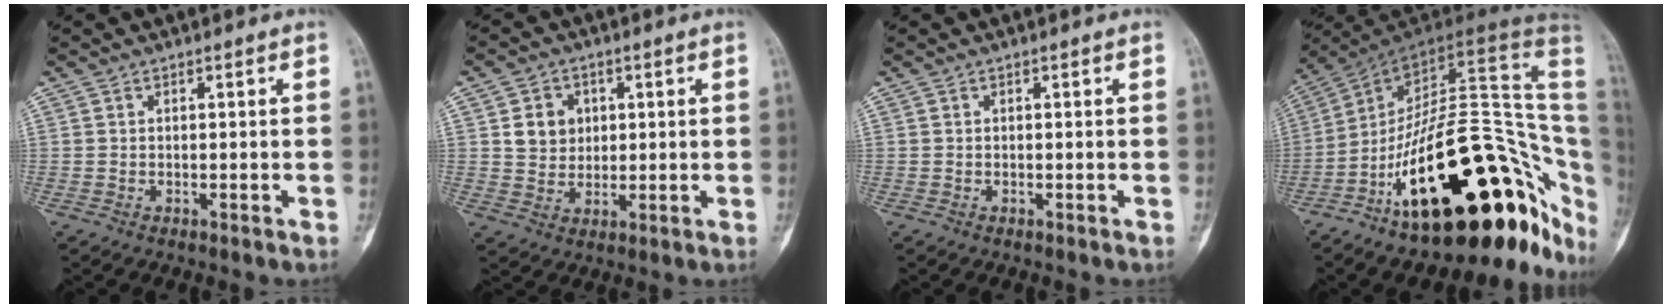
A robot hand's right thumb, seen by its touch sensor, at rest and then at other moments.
{"total": 6.2, "force": [1.6, 5.4, 2.7], "torque": [-0.018, -0.005, 0.030]}
{"total": 0.0}
{"total": 34.0, "force": [-10.5, 14.0, 29.2], "torque": [-0.320, 0.087, -0.158]}